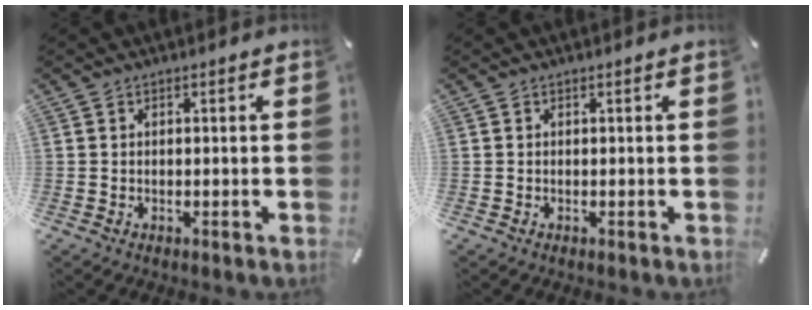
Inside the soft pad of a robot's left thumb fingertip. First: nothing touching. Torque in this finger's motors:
{"motor_torque": [0.02, 0.05, -0.04, 0.09, -0.01]}